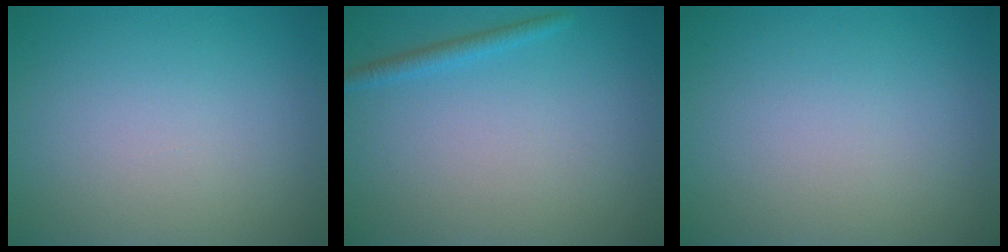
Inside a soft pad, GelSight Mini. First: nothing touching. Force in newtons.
{"total": 1.3, "press": 1.3, "slide": 0.0}
{"total": 0.0}